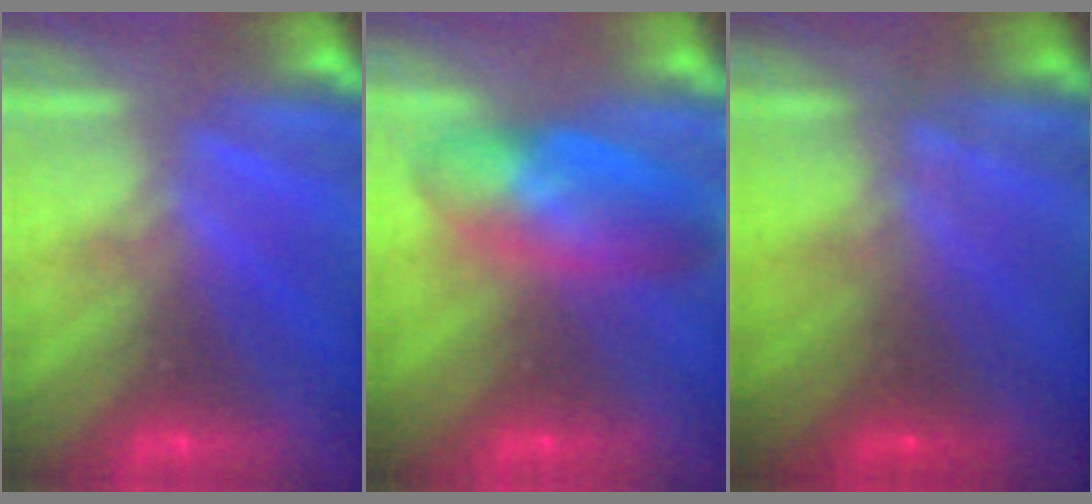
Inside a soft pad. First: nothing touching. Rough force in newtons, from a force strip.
{"total": 7.8}
{"total": 1.2}